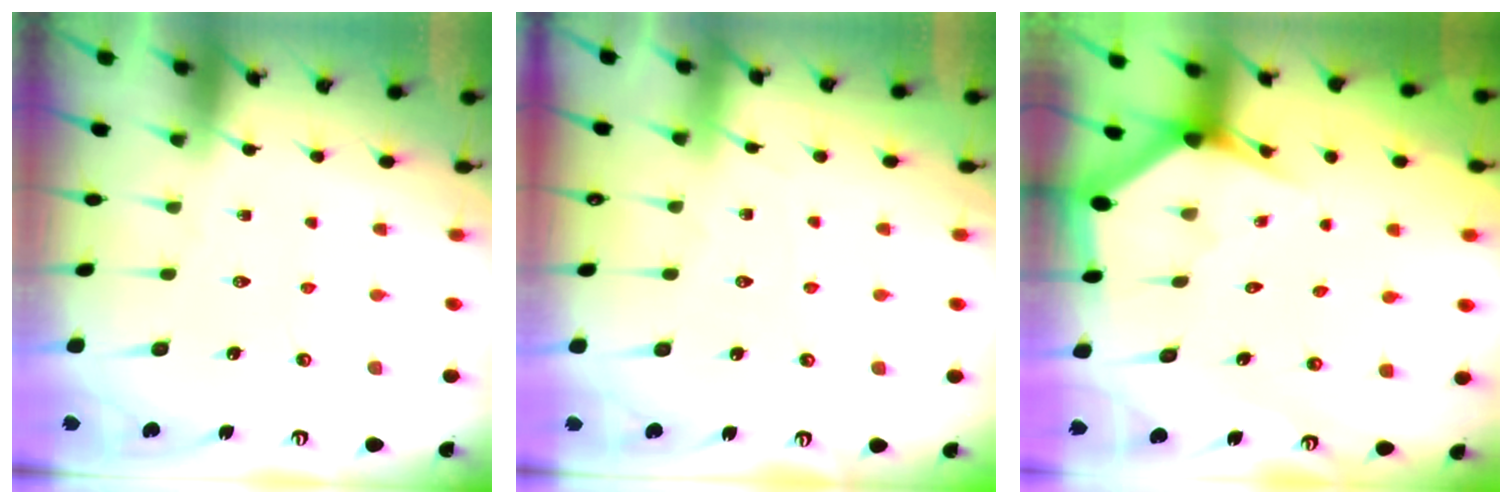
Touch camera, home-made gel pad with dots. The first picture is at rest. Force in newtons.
{"total": 2.5, "press": 2.5, "slide": 0.3}
{"total": 2.9, "press": 2.9, "slide": 0.2}